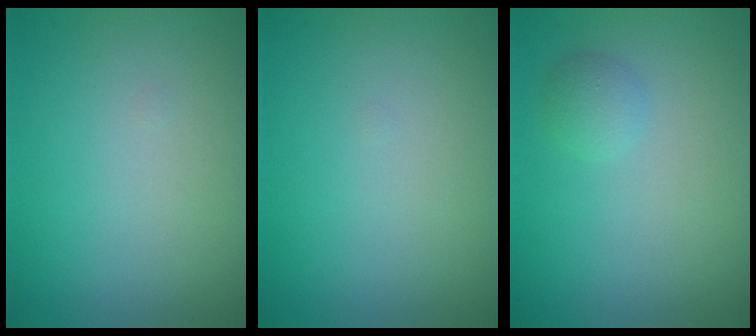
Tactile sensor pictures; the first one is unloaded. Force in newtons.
{"total": 0.0}
{"total": 1.3, "press": 1.3, "slide": 0.1}